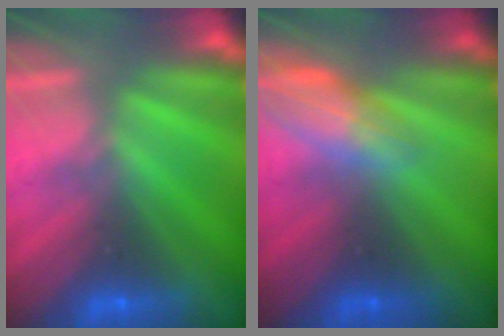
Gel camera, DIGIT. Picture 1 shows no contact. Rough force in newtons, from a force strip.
{"total": 2.9}